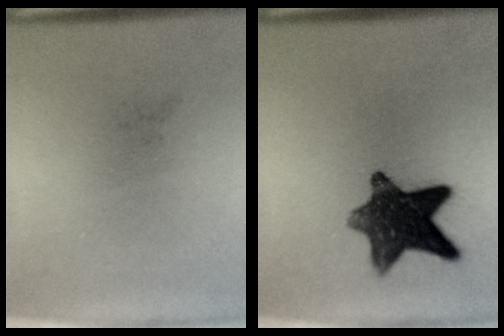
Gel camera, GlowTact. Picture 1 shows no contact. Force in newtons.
{"total": 11.1}